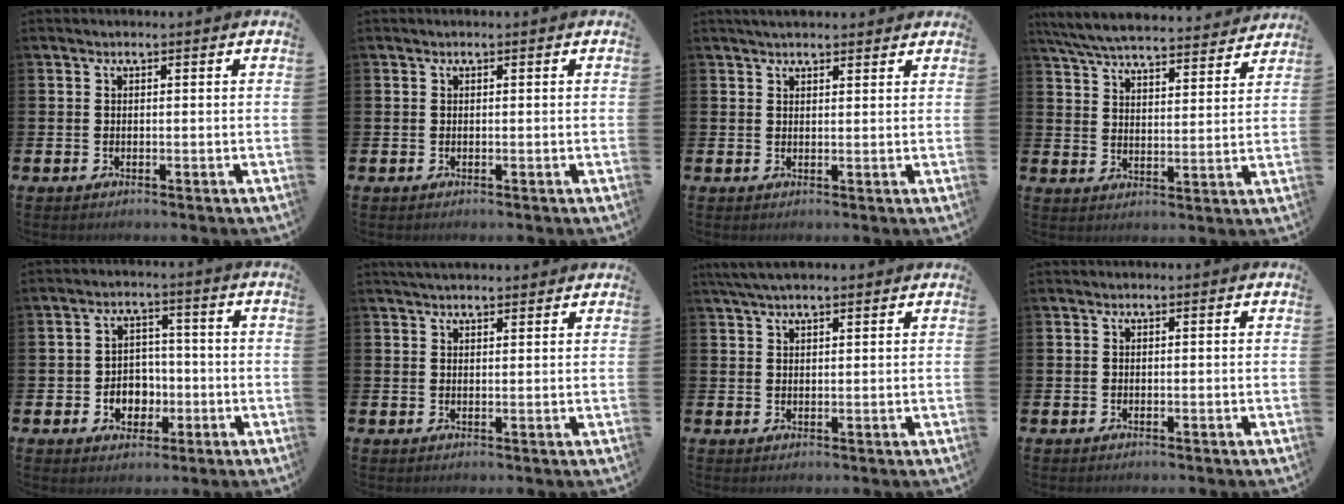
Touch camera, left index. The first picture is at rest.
{"total": 0.0}
{"total": 2.5, "force": [2.4, 0.6, 0.6], "torque": [-0.006, -0.005, 0.041]}
{"total": 7.1, "force": [6.8, 0.9, 1.7], "torque": [-0.054, -0.046, 0.120]}
{"total": 4.3, "force": [-1.0, 3.8, 1.6], "torque": [-0.031, 0.002, -0.027]}
{"total": 2.6, "force": [2.5, 0.6, 0.6], "torque": [-0.006, -0.009, 0.044]}
{"total": 3.5, "force": [2.9, 0.7, 1.8], "torque": [-0.037, -0.001, 0.054]}
{"total": 0.0}